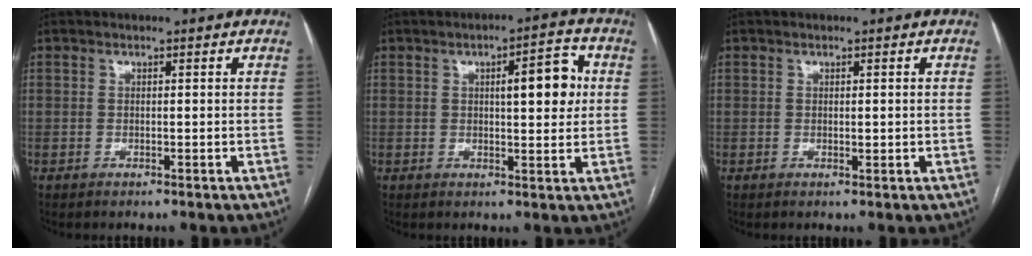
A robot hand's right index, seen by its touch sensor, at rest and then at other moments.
{"total": 7.3, "force": [1.5, 1.8, 6.9], "torque": [-0.093, 0.013, 0.019]}
{"total": 1.0, "force": [0.1, 0.4, 0.9], "torque": [-0.015, -0.004, 0.004]}